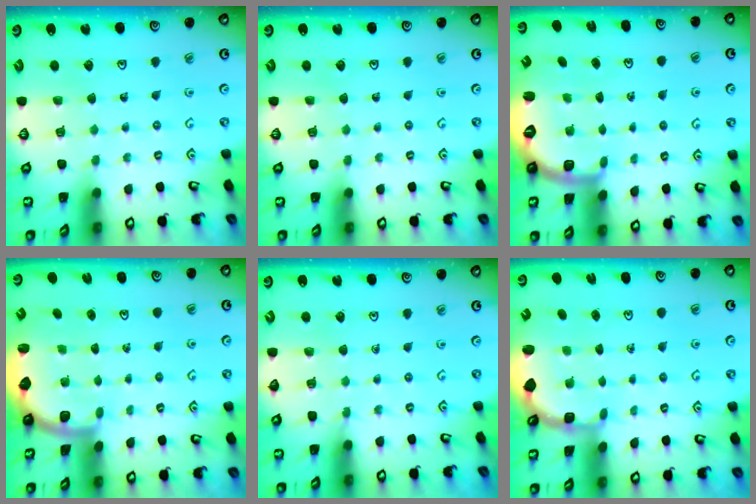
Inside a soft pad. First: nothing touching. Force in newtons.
{"total": 0.0}
{"total": 2.5, "press": 2.0, "slide": 1.6}
{"total": 2.1, "press": 2.0, "slide": 0.7}
{"total": 2.9, "press": 2.8, "slide": 0.5}
{"total": 2.9, "press": 1.8, "slide": 2.3}